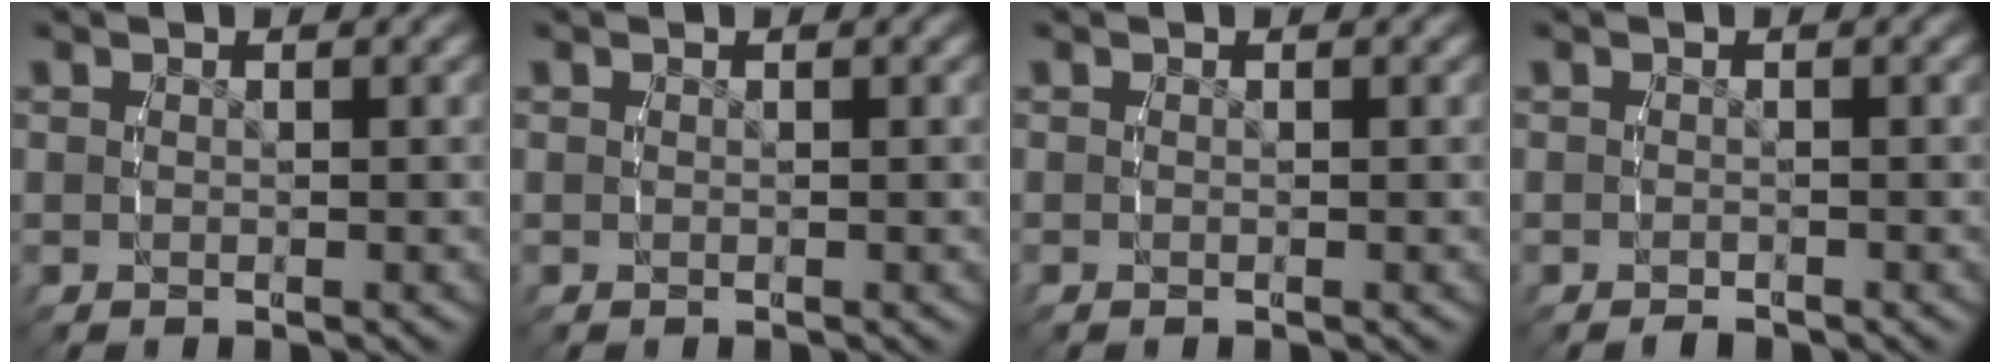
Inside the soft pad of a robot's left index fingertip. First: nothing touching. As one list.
[{"total": 0.0}, {"total": 0.0}, {"total": 1.2, "force": [-1.1, 0.3, 0.1], "torque": [-0.012, -0.004, -0.019]}]